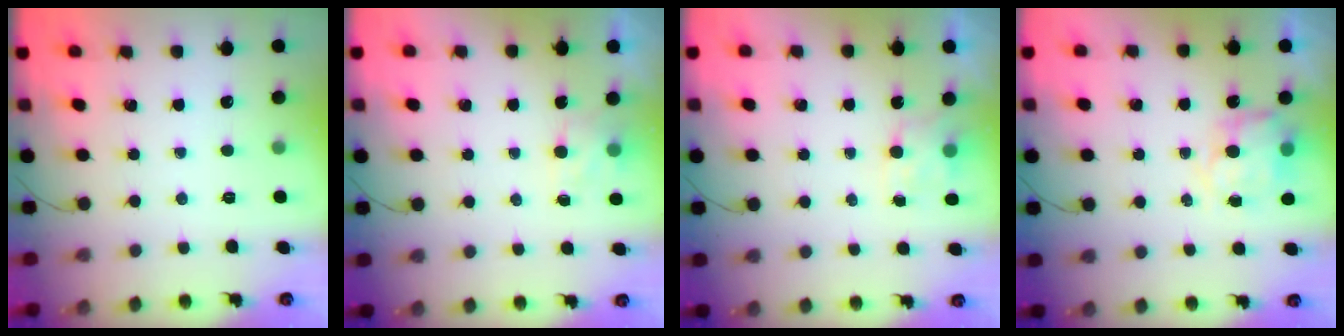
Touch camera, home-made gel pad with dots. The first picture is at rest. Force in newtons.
{"total": 4.1, "press": 3.9, "slide": 1.2}
{"total": 4.1, "press": 4.0, "slide": 0.6}
{"total": 8.3, "press": 8.2, "slide": 1.1}